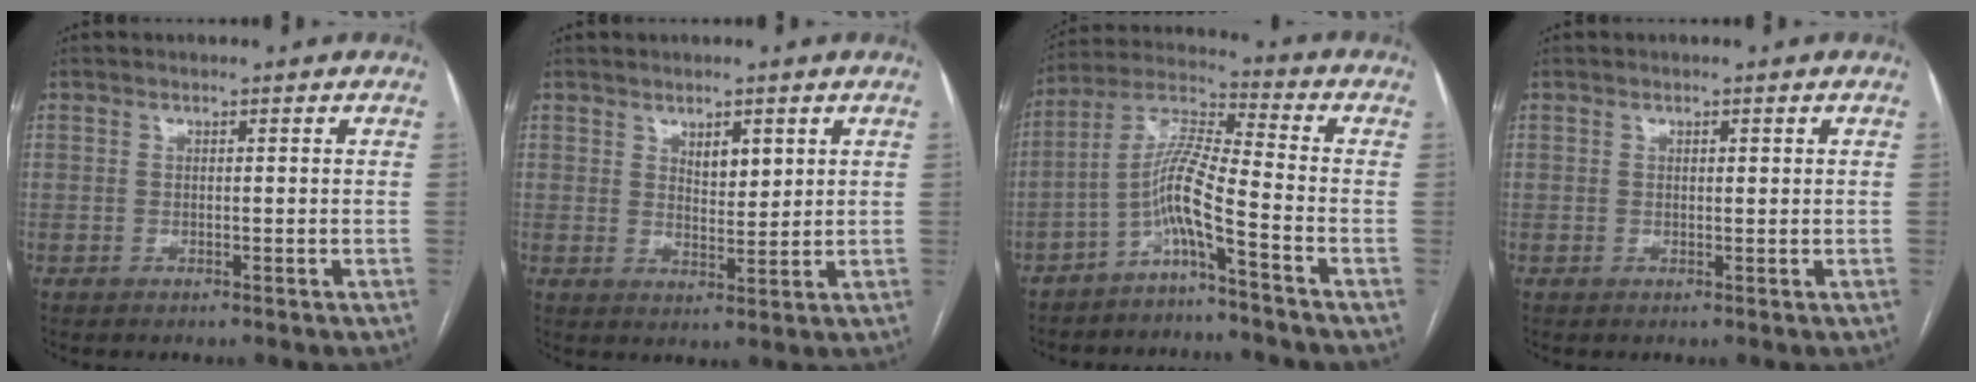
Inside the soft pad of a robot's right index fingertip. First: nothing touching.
{"total": 3.7, "force": [1.8, 1.5, 2.8], "torque": [-0.048, -0.003, 0.034]}
{"total": 8.0, "force": [-4.4, -0.6, 6.7], "torque": [-0.142, 0.013, -0.091]}
{"total": 0.8, "force": [0.3, 0.3, 0.6], "torque": [-0.009, 0.000, 0.005]}